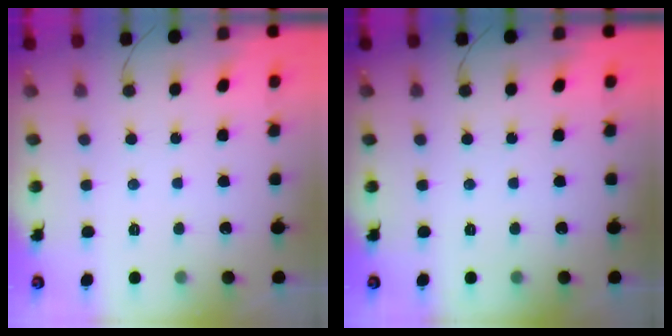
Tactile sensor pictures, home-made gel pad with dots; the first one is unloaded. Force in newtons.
{"total": 0.0}